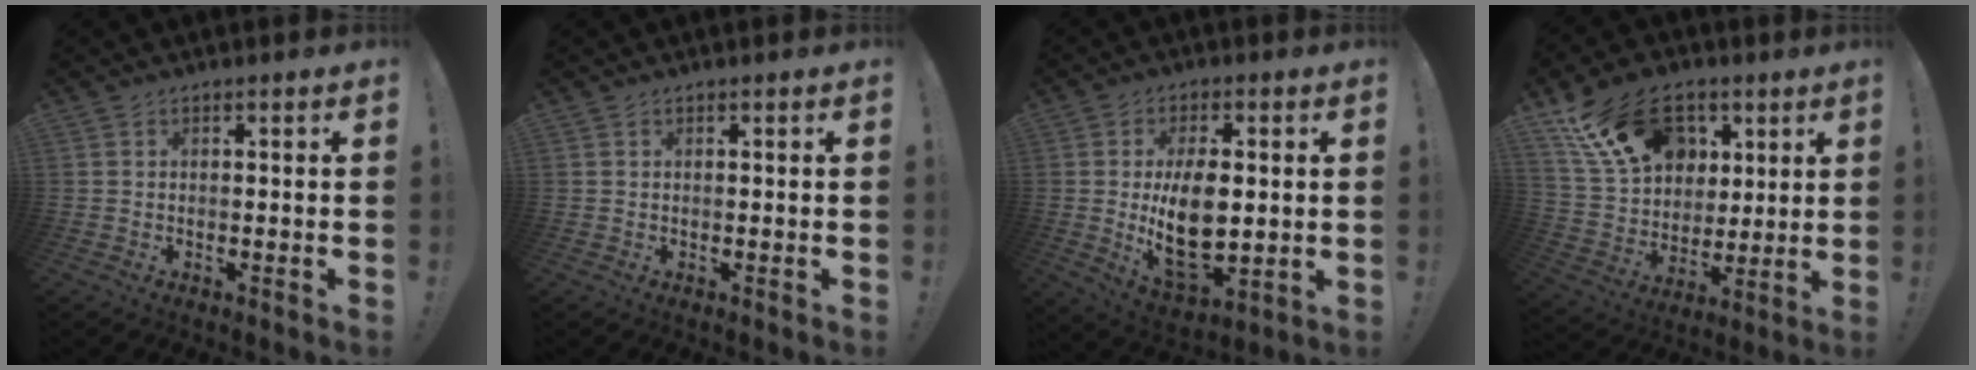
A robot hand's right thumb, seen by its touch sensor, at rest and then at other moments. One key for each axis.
{"total": 0.0}
{"total": 14.4, "fx": 0.5, "fy": 7.9, "fz": 12.0, "tx": -0.217, "ty": -0.013, "tz": 0.008}
{"total": 21.2, "fx": 10.1, "fy": 14.7, "fz": 11.4, "tx": -0.203, "ty": -0.037, "tz": 0.197}